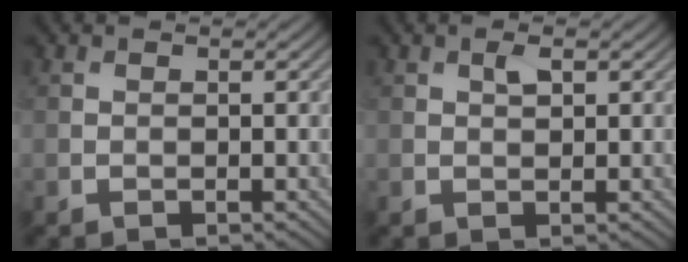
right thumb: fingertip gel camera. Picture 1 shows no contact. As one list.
[{"total": 1.4, "force": [0.7, 0.6, 1.1], "torque": [-0.021, -0.001, 0.013]}]